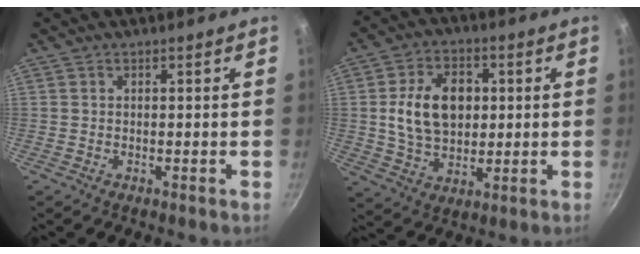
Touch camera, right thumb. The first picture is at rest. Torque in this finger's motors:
{"motor_torque": [0.02, 0.14, 0.71, -0.07, 0.27]}